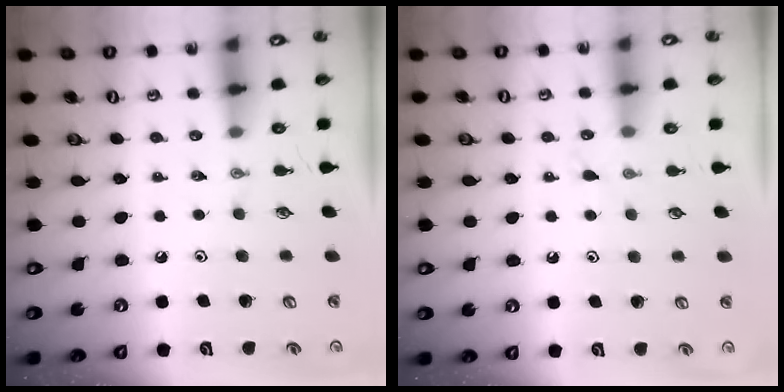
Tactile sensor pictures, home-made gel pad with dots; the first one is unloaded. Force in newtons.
{"total": 6.0, "press": 6.0, "slide": 0.7}